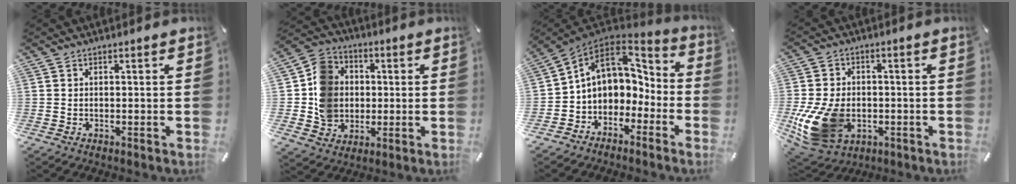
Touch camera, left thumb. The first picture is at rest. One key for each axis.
{"total": 12.4, "fx": -0.3, "fy": 11.3, "fz": 5.0, "tx": -0.090, "ty": 0.021, "tz": 0.001}
{"total": 9.3, "fx": 1.2, "fy": 8.4, "fz": 3.9, "tx": -0.069, "ty": -0.006, "tz": 0.030}
{"total": 15.7, "fx": -3.6, "fy": 11.4, "fz": 10.2, "tx": -0.221, "ty": 0.012, "tz": -0.059}